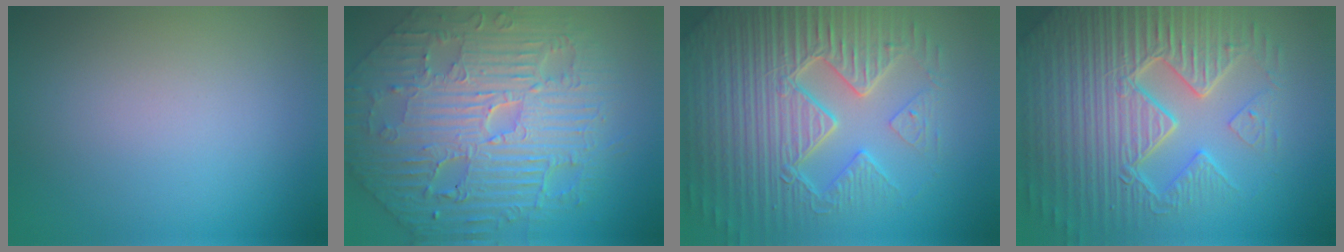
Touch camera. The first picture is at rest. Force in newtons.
{"total": 11.7, "press": 7.8, "slide": 8.7}
{"total": 9.5, "press": 6.8, "slide": 6.7}
{"total": 10.7, "press": 7.0, "slide": 8.1}